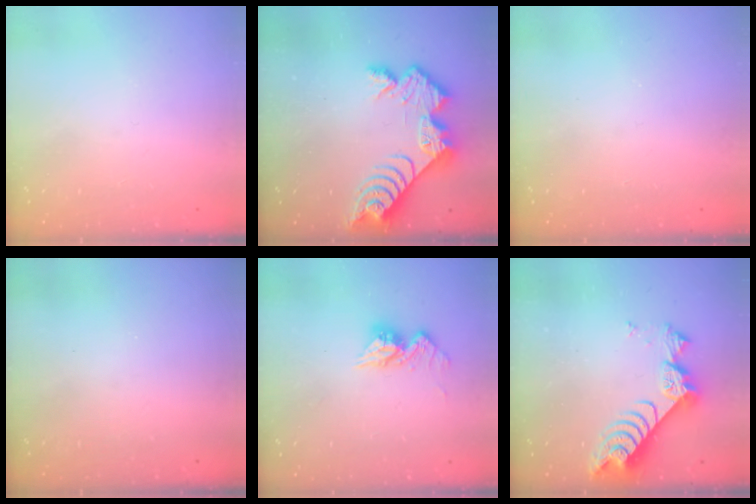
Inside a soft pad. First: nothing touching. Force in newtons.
{"total": 12.1, "press": 12.1, "slide": 0.8}
{"total": 1.7, "press": 1.7, "slide": 0.2}
{"total": 0.0}
{"total": 10.1, "press": 10.1, "slide": 0.7}
{"total": 8.3, "press": 8.2, "slide": 1.0}